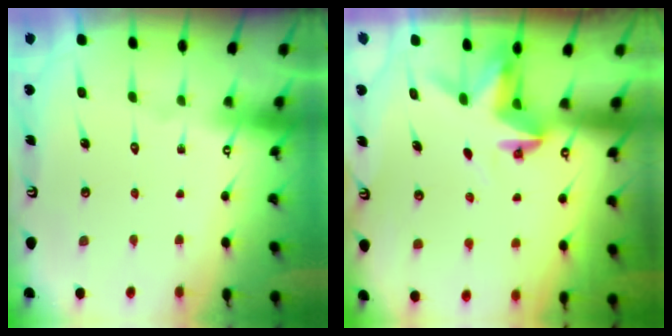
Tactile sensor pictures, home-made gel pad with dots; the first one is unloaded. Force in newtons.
{"total": 3.5, "press": 3.5, "slide": 0.3}